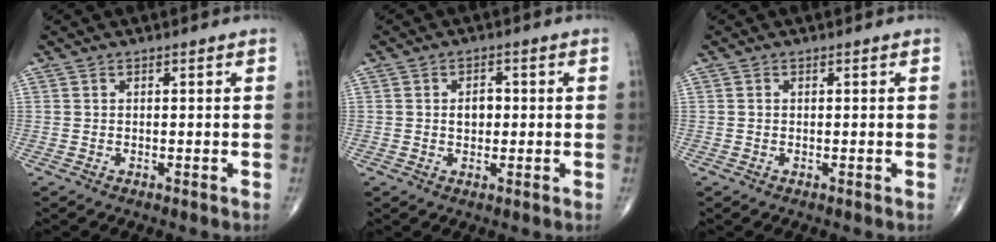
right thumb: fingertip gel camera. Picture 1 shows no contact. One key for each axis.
{"total": 3.3, "fx": 0.1, "fy": 2.4, "fz": 2.3, "tx": -0.026, "ty": 0.006, "tz": -0.001}
{"total": 0.0}